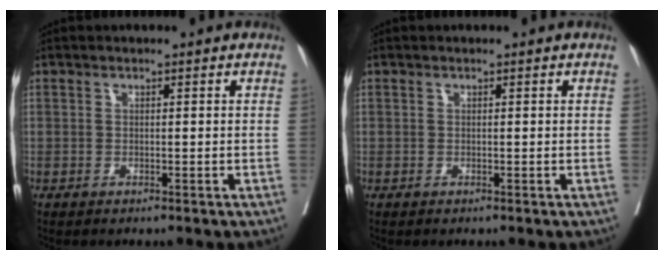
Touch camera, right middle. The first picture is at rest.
{"total": 0.0}